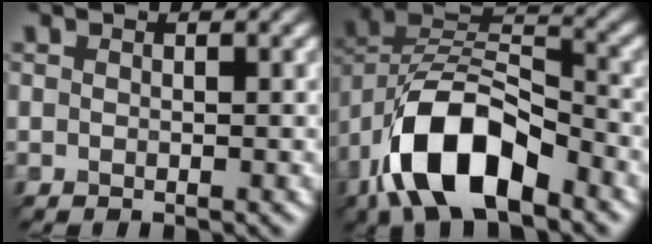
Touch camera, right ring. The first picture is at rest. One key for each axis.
{"total": 9.6, "fx": -6.1, "fy": 4.1, "fz": 6.2, "tx": -0.147, "ty": 0.008, "tz": -0.092}